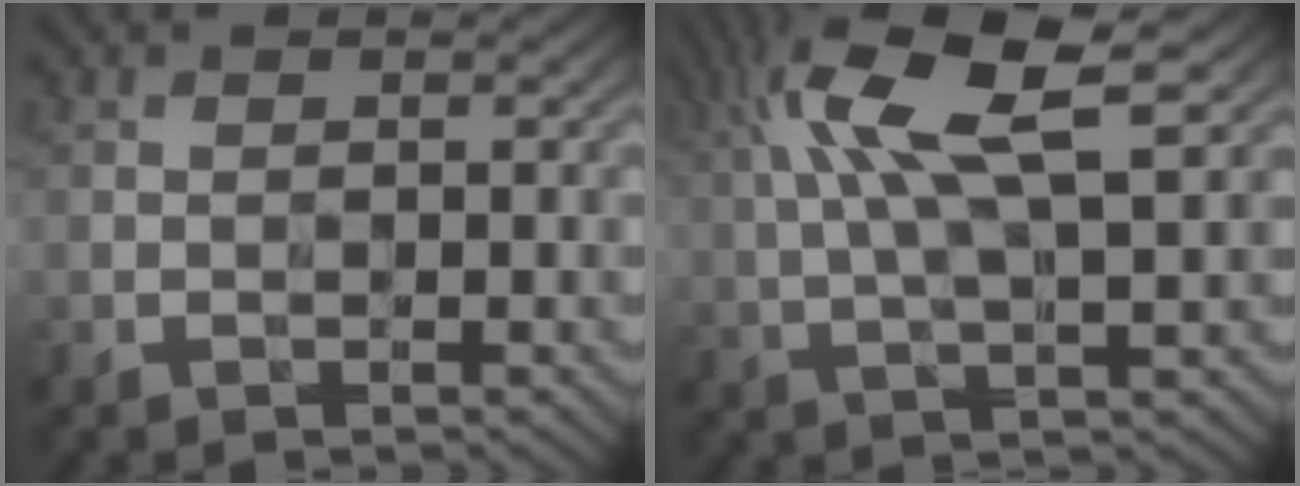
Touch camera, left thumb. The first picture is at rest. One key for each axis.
{"total": 10.2, "fx": 4.5, "fy": 2.7, "fz": 8.7, "tx": -0.179, "ty": 0.017, "tz": 0.085}